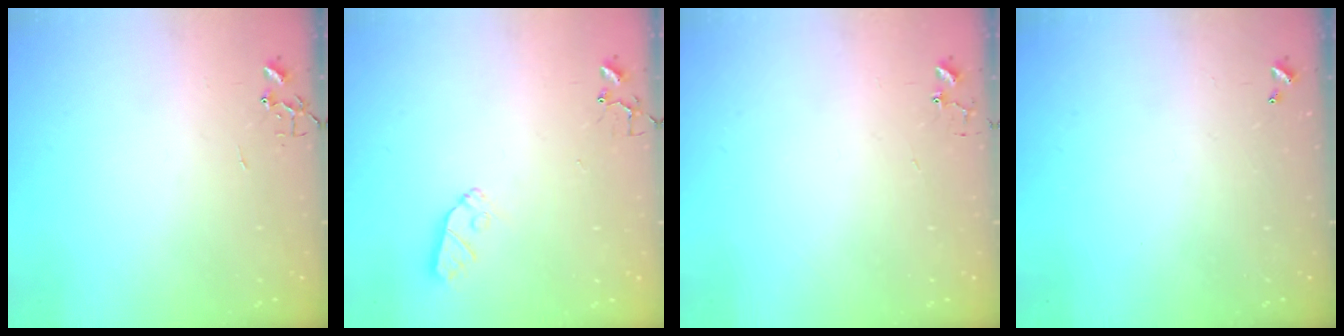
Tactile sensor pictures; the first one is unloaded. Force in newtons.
{"total": 7.3, "press": 7.2, "slide": 0.5}
{"total": 3.1, "press": 3.1, "slide": 0.3}
{"total": 0.0}